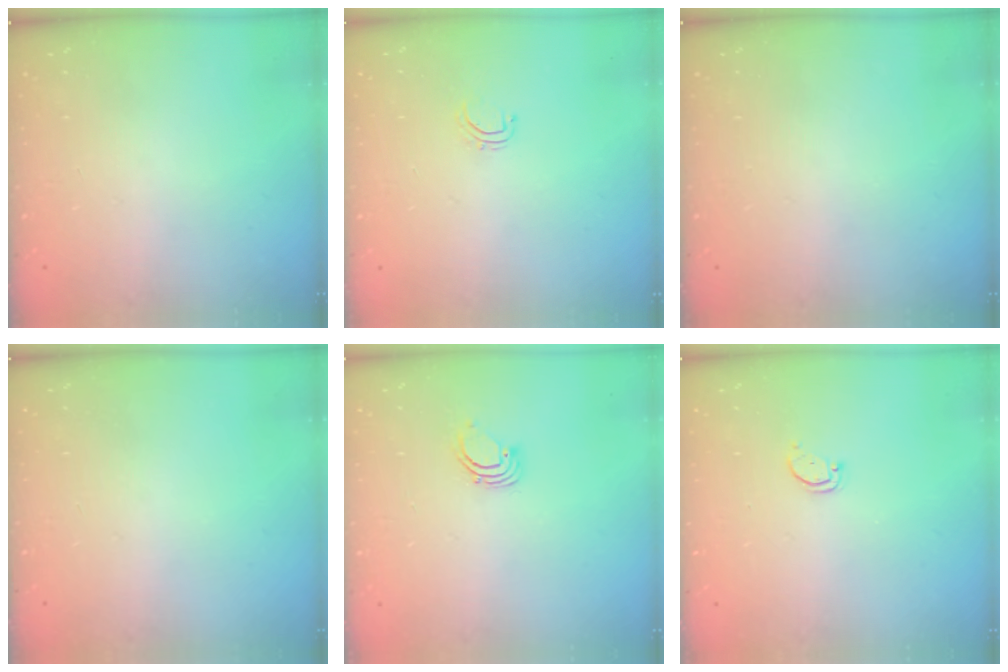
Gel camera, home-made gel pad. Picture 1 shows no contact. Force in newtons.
{"total": 3.8, "press": 3.8, "slide": 0.2}
{"total": 0.0}
{"total": 0.0}
{"total": 2.2, "press": 2.2, "slide": 0.2}
{"total": 1.8, "press": 1.8, "slide": 0.1}